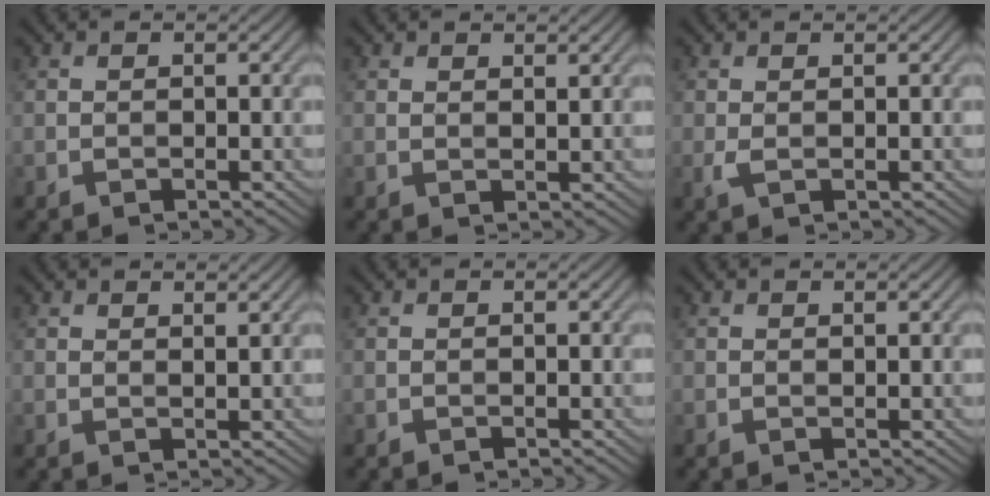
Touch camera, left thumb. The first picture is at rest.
{"total": 2.0, "force": [1.5, 0.7, 1.1], "torque": [-0.013, -0.001, 0.031]}
{"total": 1.6, "force": [0.3, 0.8, 1.3], "torque": [-0.032, 0.003, 0.006]}
{"total": 2.0, "force": [1.5, 0.6, 1.1], "torque": [-0.014, -0.002, 0.029]}
{"total": 0.0}
{"total": 0.8, "force": [0.5, 0.3, 0.4], "torque": [-0.006, 0.001, 0.013]}